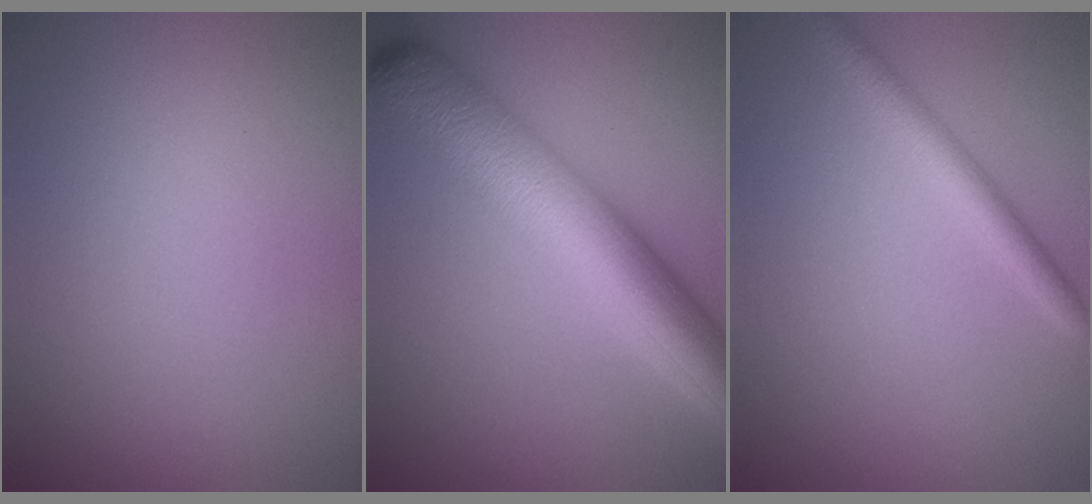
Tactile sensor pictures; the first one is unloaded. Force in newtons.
{"total": 9.5, "press": 9.5, "slide": 0.1}
{"total": 2.4, "press": 2.4, "slide": 0.1}